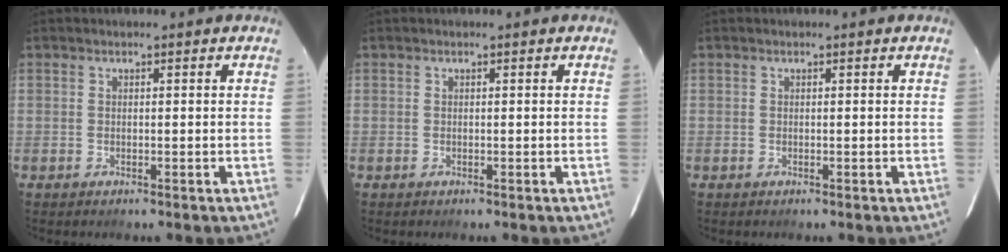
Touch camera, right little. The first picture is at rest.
{"total": 0.0}
{"total": 0.0}